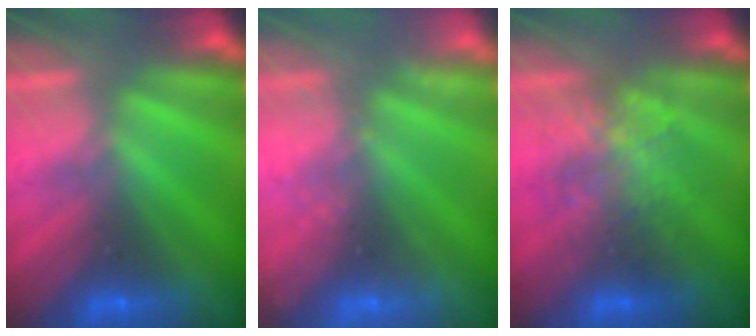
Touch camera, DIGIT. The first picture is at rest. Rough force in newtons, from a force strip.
{"total": 2.3}
{"total": 2.2}